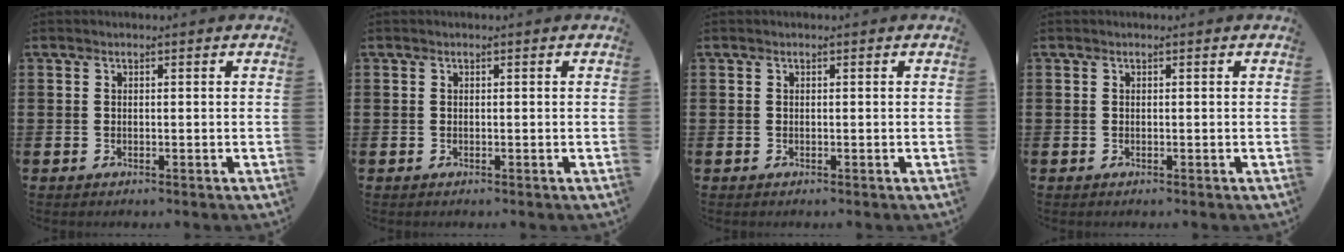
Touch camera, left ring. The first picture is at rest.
{"total": 0.0}
{"total": 0.0}
{"total": 0.0}